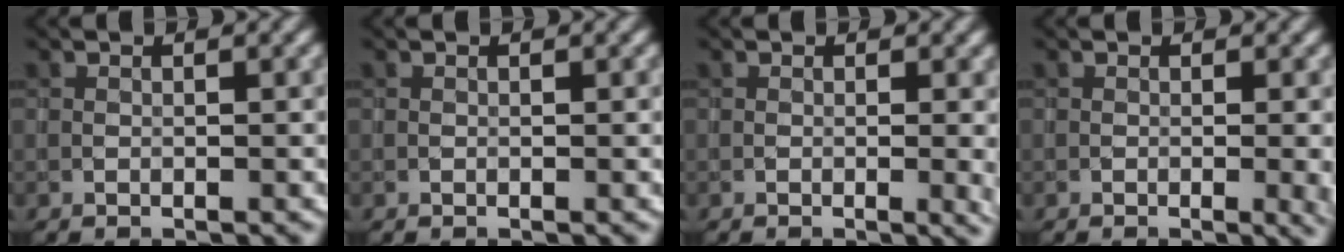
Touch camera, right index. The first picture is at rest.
{"total": 0.0}
{"total": 2.7, "force": [-0.4, 1.0, 2.5], "torque": [-0.034, -0.010, 0.001]}
{"total": 2.8, "force": [-0.7, 0.8, 2.5], "torque": [-0.037, -0.008, -0.003]}